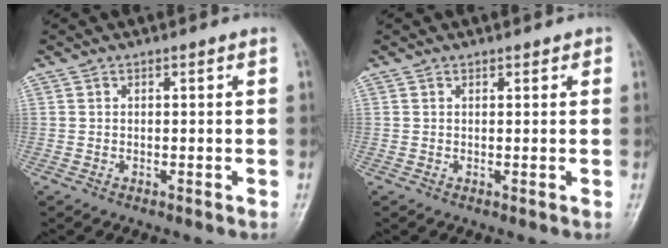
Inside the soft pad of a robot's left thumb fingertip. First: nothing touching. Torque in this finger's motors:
{"motor_torque": [-0.20, -0.08, -0.42, -0.12, 0.00]}